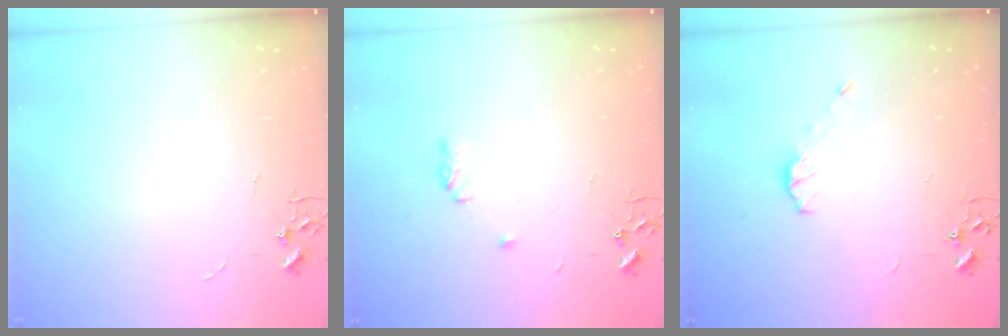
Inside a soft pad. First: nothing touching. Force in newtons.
{"total": 4.2, "press": 4.1, "slide": 0.6}
{"total": 5.4, "press": 5.4, "slide": 0.5}